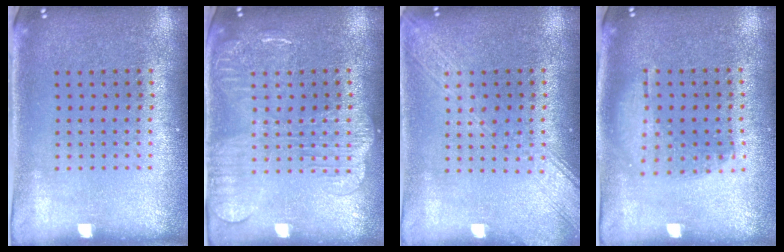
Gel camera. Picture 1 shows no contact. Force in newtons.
{"total": 1.9, "press": 1.8, "slide": 0.5}
{"total": 2.0, "press": 2.0, "slide": 0.3}
{"total": 1.0, "press": 0.9, "slide": 0.3}